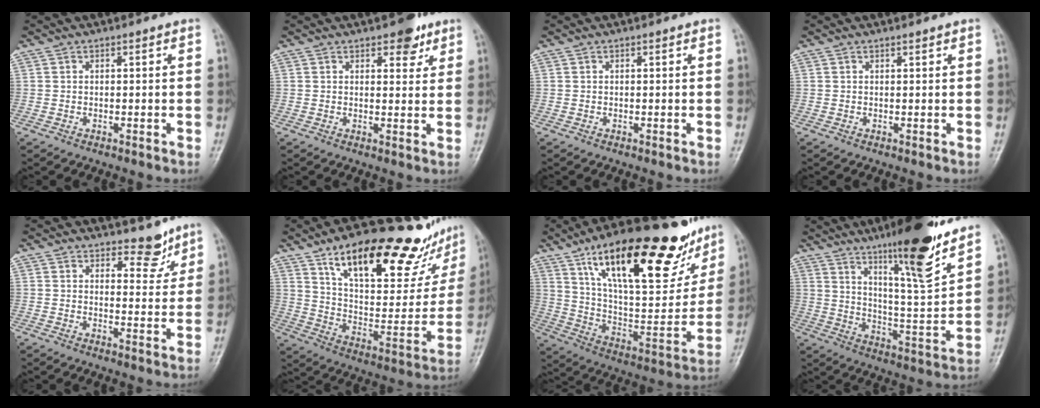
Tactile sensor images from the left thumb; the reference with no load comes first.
{"total": 4.9, "force": [3.0, 2.6, 2.9], "torque": [-0.014, -0.013, 0.036]}
{"total": 0.0}
{"total": 0.6, "force": [0.4, 0.2, 0.3], "torque": [-0.008, -0.003, 0.006]}
{"total": 5.2, "force": [4.1, 2.6, 1.9], "torque": [0.004, -0.031, 0.058]}
{"total": 29.7, "force": [19.4, 10.3, 20.0], "torque": [-0.245, -0.057, 0.301]}
{"total": 32.6, "force": [19.2, 11.6, 23.7], "torque": [-0.321, -0.035, 0.311]}
{"total": 17.7, "force": [12.3, 2.6, 12.4], "torque": [-0.169, -0.080, 0.200]}